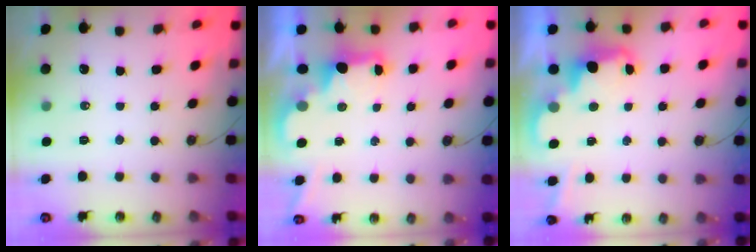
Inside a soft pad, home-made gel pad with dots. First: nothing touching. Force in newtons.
{"total": 2.3, "press": 2.2, "slide": 0.7}
{"total": 2.4, "press": 2.3, "slide": 0.5}